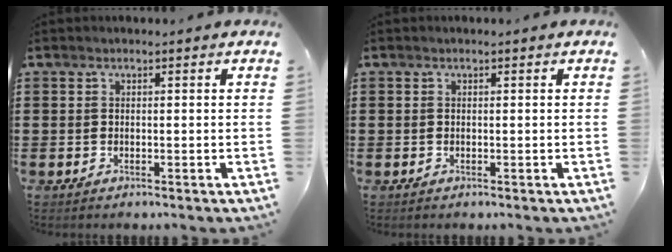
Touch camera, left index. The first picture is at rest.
{"total": 0.0}